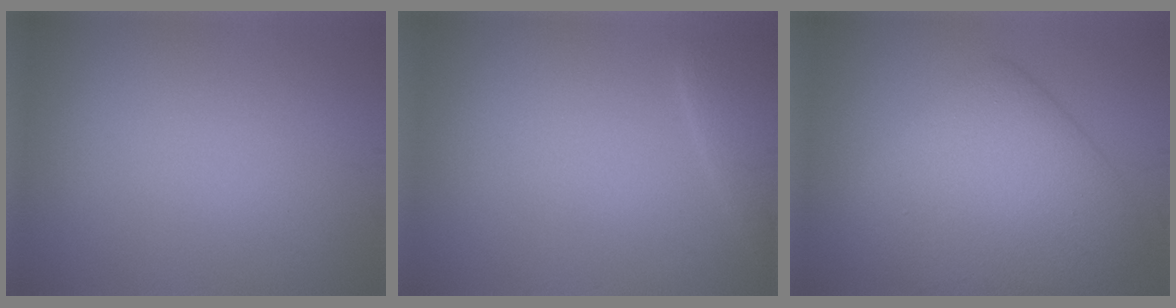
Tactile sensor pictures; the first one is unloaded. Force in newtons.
{"total": 2.4, "press": 2.4, "slide": 0.0}
{"total": 8.6, "press": 8.6, "slide": 0.2}